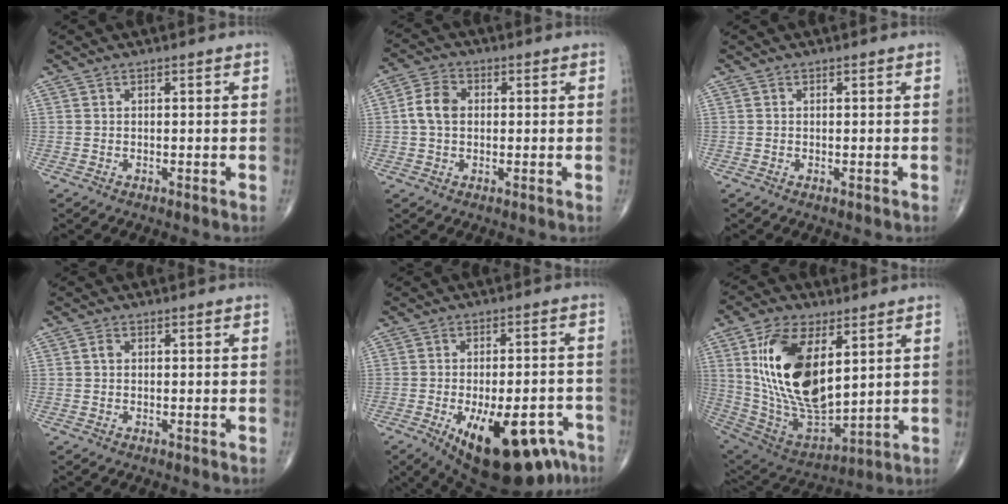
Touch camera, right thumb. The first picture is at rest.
{"total": 5.6, "force": [0.3, 4.1, 3.8], "torque": [-0.073, 0.013, -0.003]}
{"total": 0.0}
{"total": 1.1, "force": [0.1, 0.9, 0.7], "torque": [-0.009, 0.002, -0.001]}
{"total": 20.4, "force": [-10.6, 8.8, 15.0], "torque": [-0.168, 0.031, -0.140]}
{"total": 22.2, "force": [6.1, 11.3, 18.1], "torque": [-0.331, -0.031, 0.125]}